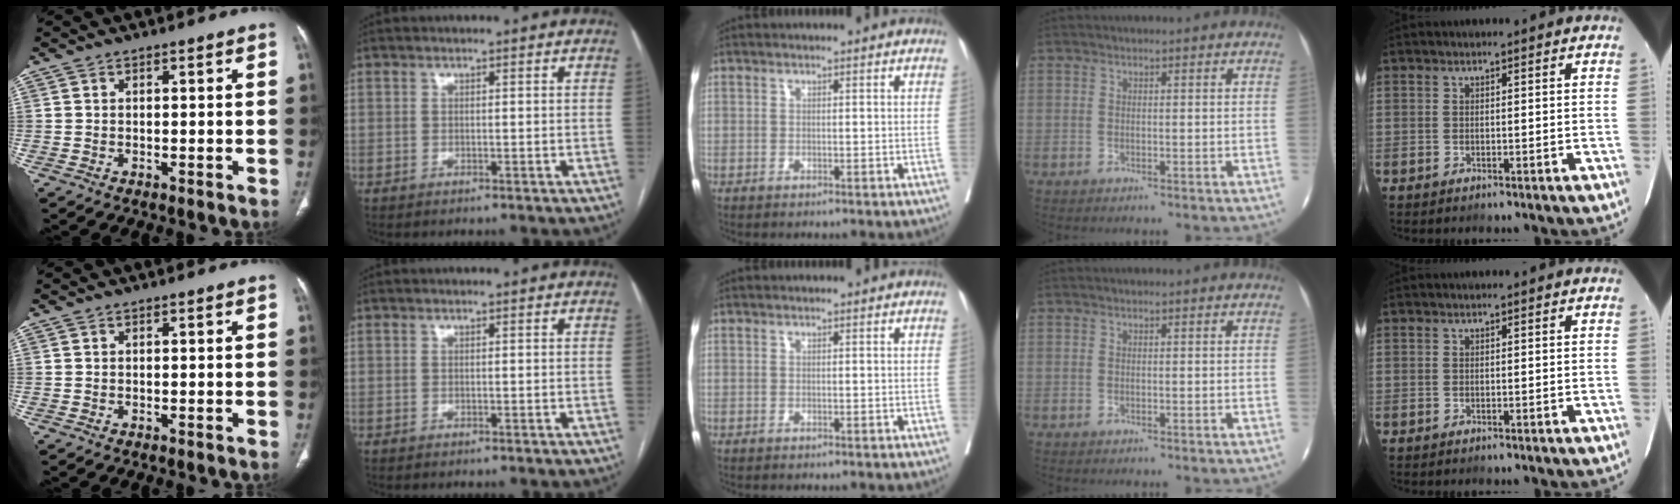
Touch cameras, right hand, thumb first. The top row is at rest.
{}